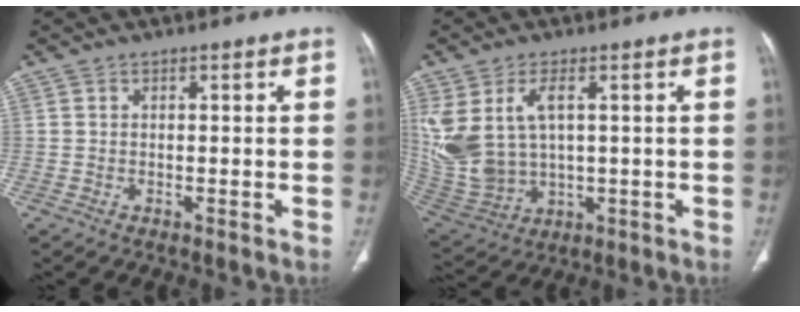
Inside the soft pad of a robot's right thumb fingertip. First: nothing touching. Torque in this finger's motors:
{"motor_torque": [0.06, 0.53, 0.95, 1.12, 0.17]}